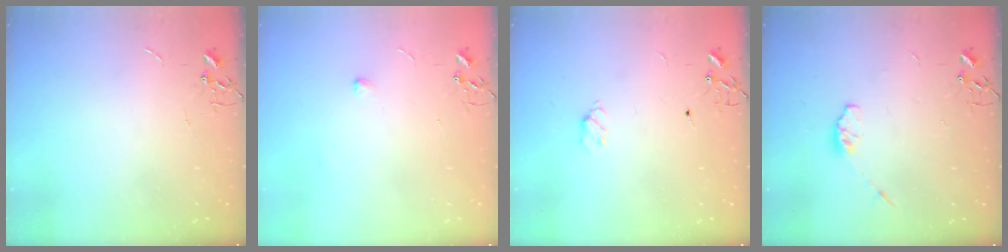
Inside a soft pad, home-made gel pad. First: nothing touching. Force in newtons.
{"total": 5.2, "press": 5.2, "slide": 0.7}
{"total": 4.7, "press": 4.7, "slide": 0.6}
{"total": 5.3, "press": 5.2, "slide": 1.0}